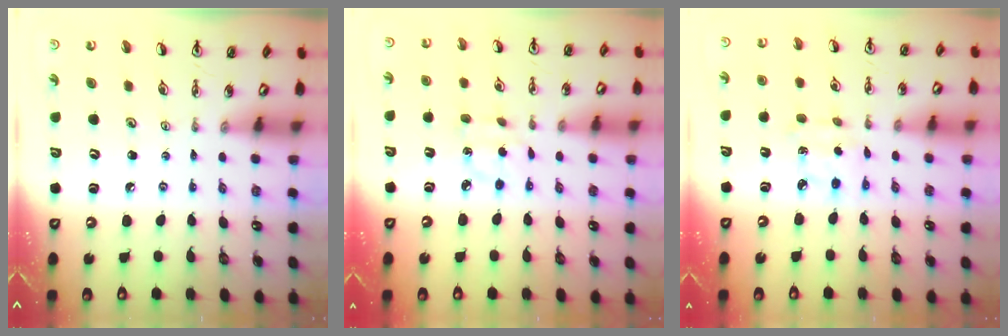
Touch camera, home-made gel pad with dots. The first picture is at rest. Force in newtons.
{"total": 5.8, "press": 5.8, "slide": 0.6}
{"total": 2.8, "press": 2.8, "slide": 0.4}